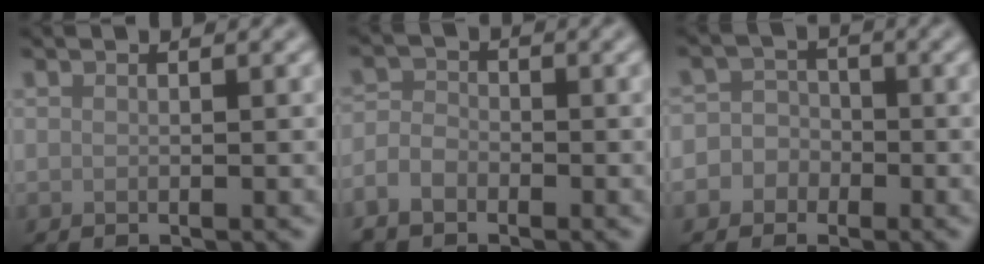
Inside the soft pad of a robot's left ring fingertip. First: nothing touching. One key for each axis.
{"total": 2.5, "fx": -1.7, "fy": 1.6, "fz": 1.0, "tx": -0.019, "ty": 0.001, "tz": -0.044}
{"total": 5.1, "fx": -1.9, "fy": 4.7, "fz": 0.8, "tx": 0.010, "ty": 0.012, "tz": -0.059}